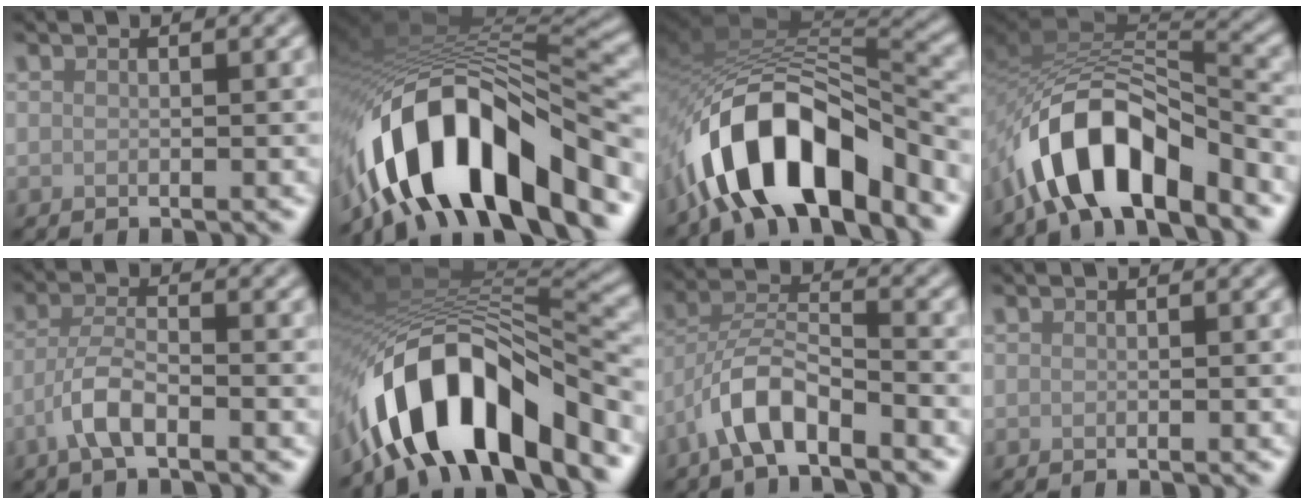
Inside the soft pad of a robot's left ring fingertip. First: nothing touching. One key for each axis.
{"total": 14.7, "fx": -7.9, "fy": 5.8, "fz": 11.0, "tx": -0.181, "ty": -0.005, "tz": -0.131}
{"total": 12.3, "fx": -7.3, "fy": 5.2, "fz": 8.4, "tx": -0.131, "ty": 0.004, "tz": -0.132}
{"total": 9.5, "fx": -6.0, "fy": 3.9, "fz": 6.2, "tx": -0.094, "ty": 0.008, "tz": -0.113}
{"total": 3.5, "fx": -1.9, "fy": 1.1, "fz": 2.7, "tx": -0.058, "ty": 0.006, "tz": -0.047}
{"total": 13.2, "fx": -7.6, "fy": 5.2, "fz": 9.5, "tx": -0.149, "ty": -0.002, "tz": -0.128}
{"total": 5.3, "fx": -3.5, "fy": 1.6, "fz": 3.7, "tx": -0.065, "ty": 0.013, "tz": -0.071}
{"total": 0.0}